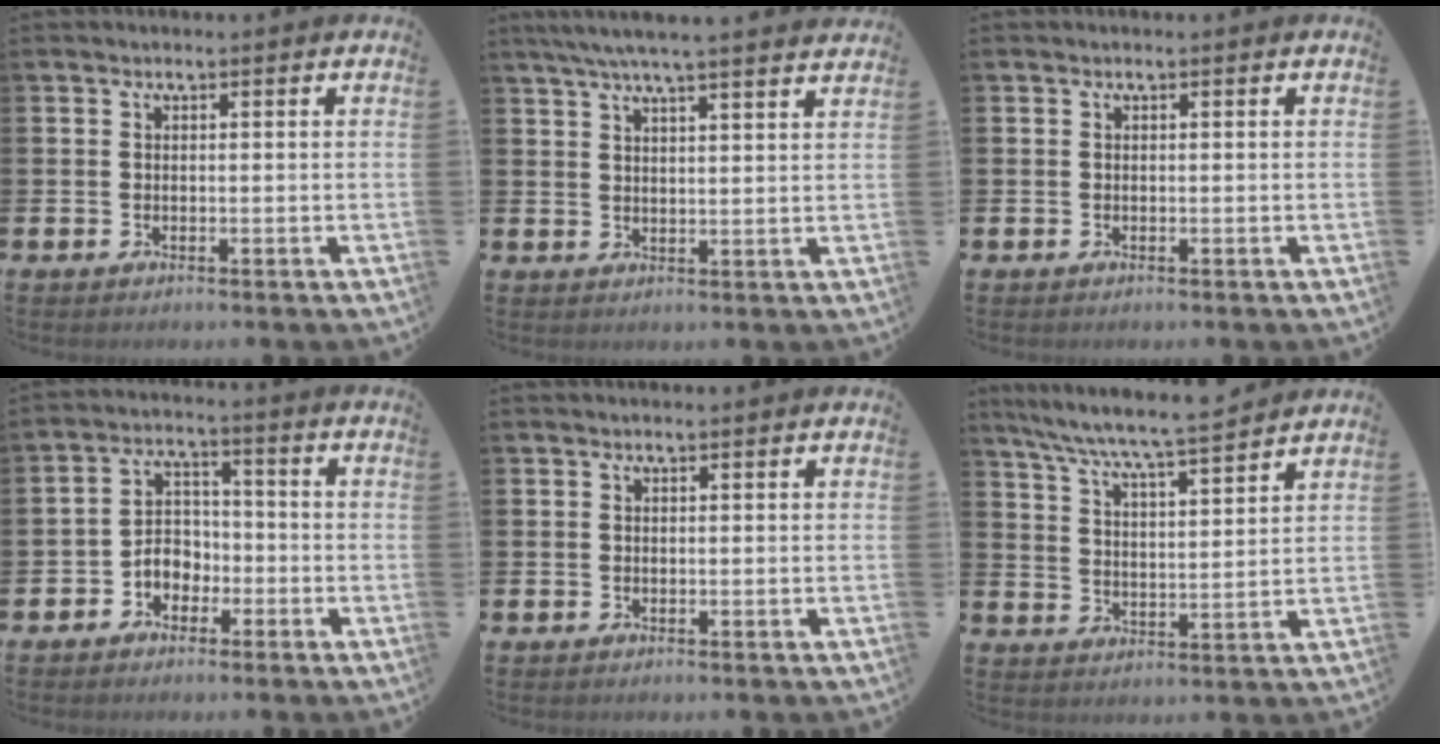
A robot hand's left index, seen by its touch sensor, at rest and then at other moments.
{"total": 5.7, "force": [5.3, -0.4, 1.9], "torque": [-0.045, -0.021, 0.094]}
{"total": 0.0}
{"total": 3.8, "force": [-1.8, 3.0, 1.4], "torque": [-0.029, -0.001, -0.044]}
{"total": 0.0}
{"total": 7.3, "force": [7.0, -0.2, 2.1], "torque": [-0.069, -0.050, 0.122]}